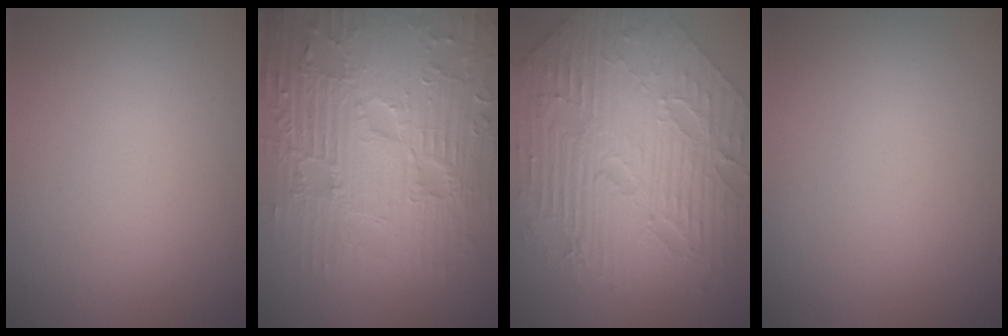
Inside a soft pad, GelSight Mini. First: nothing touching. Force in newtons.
{"total": 10.5, "press": 7.1, "slide": 7.8}
{"total": 11.2, "press": 7.3, "slide": 8.4}
{"total": 0.0}